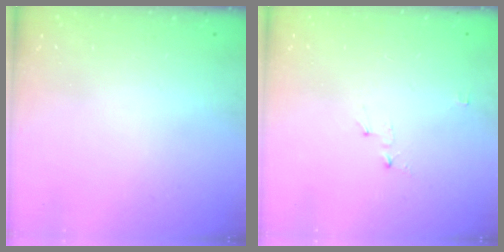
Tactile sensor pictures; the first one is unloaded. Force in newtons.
{"total": 2.8, "press": 2.8, "slide": 0.3}